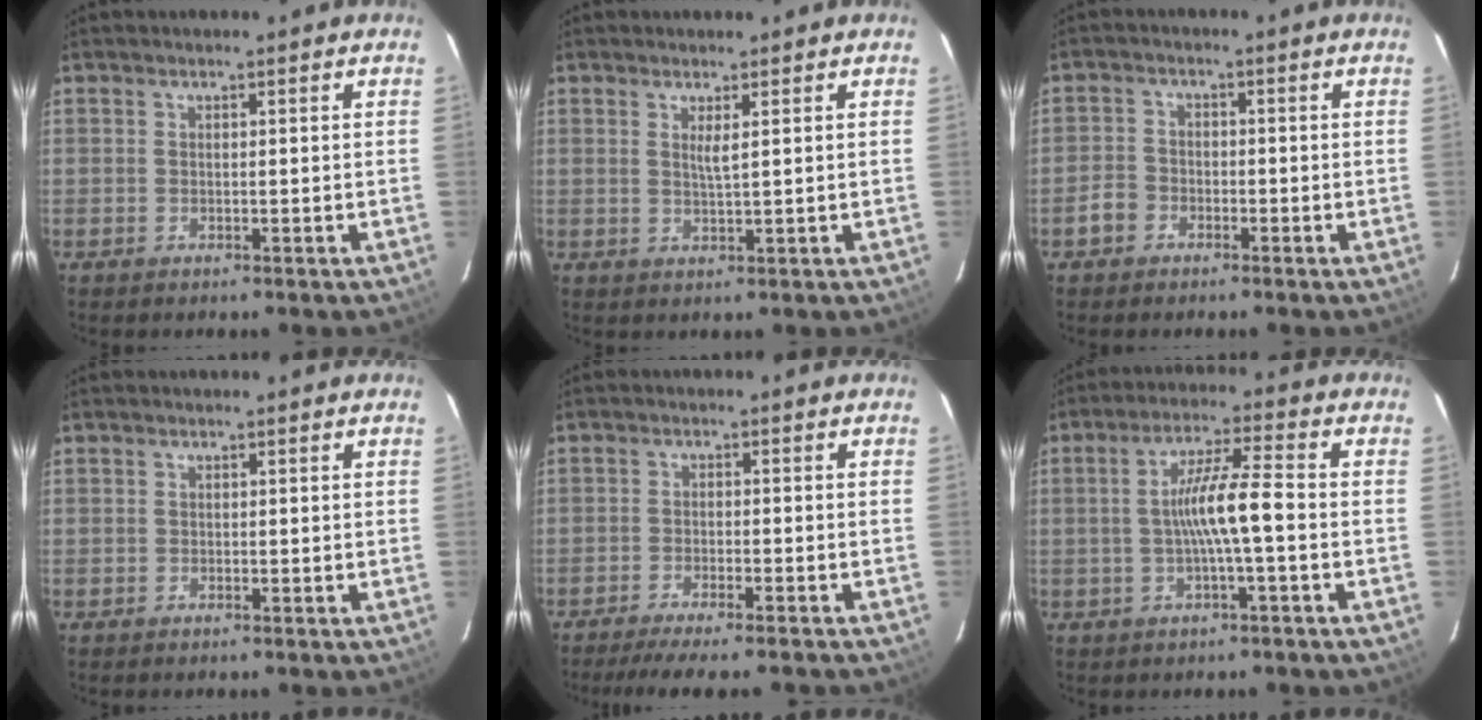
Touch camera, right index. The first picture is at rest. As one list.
[{"total": 2.0, "force": [0.8, -0.1, 1.8], "torque": [-0.030, -0.002, 0.013]}, {"total": 3.6, "force": [-2.1, 2.9, 0.7], "torque": [-0.017, 0.011, -0.040]}, {"total": 0.5, "force": [-0.2, 0.5, -0.1], "torque": [0.000, 0.002, -0.005]}, {"total": 10.5, "force": [-9.3, 0.7, 4.8], "torque": [-0.100, -0.020, -0.139]}, {"total": 7.6, "force": [-1.5, -0.1, 7.5], "torque": [-0.142, 0.009, -0.023]}]